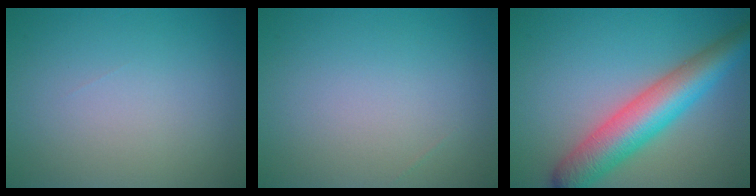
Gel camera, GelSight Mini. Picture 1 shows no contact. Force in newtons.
{"total": 0.0}
{"total": 7.6, "press": 7.6, "slide": 0.3}